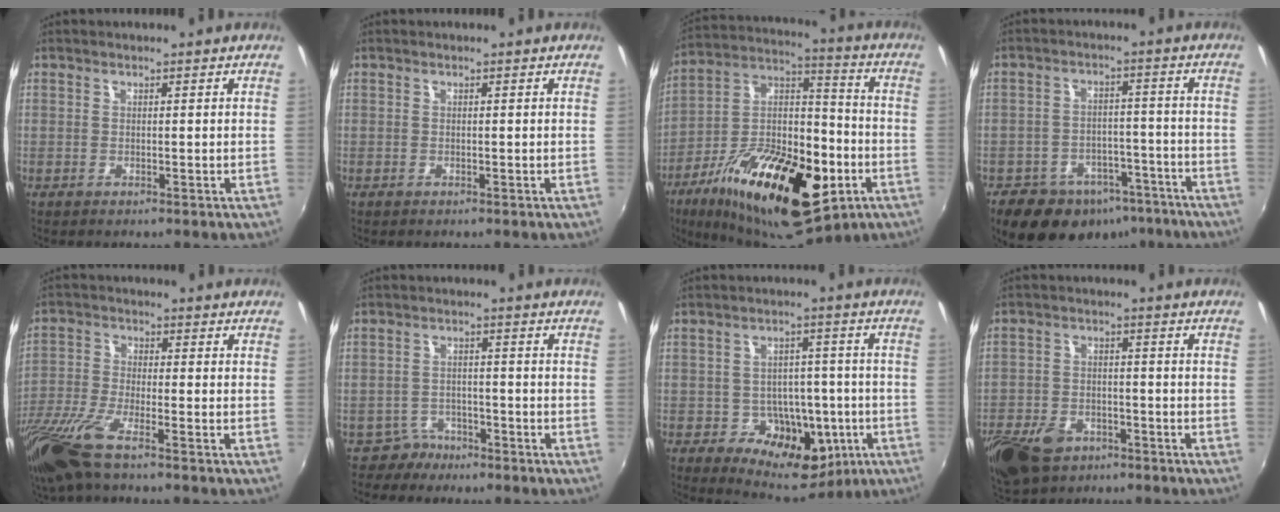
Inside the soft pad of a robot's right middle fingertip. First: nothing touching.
{"total": 0.0}
{"total": 29.7, "force": [-13.6, 13.4, 22.8], "torque": [-0.400, -0.023, -0.211]}
{"total": 17.6, "force": [-12.1, 10.5, 7.3], "torque": [-0.158, 0.013, -0.151]}
{"total": 11.5, "force": [-8.3, 1.8, 7.9], "torque": [-0.182, -0.039, -0.165]}
{"total": 3.8, "force": [-3.1, 2.3, -0.2], "torque": [-0.002, 0.010, -0.053]}
{"total": 12.6, "force": [-4.4, 9.6, 7.0], "torque": [-0.112, 0.006, -0.045]}
{"total": 12.9, "force": [-7.8, 8.0, 6.4], "torque": [-0.171, -0.016, -0.138]}